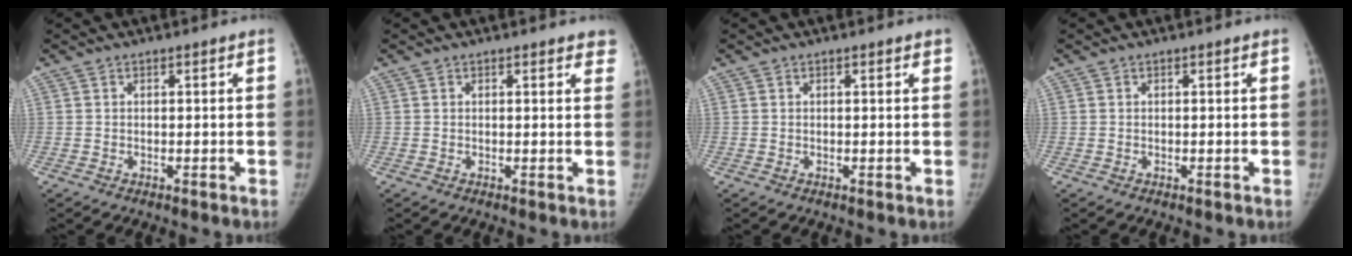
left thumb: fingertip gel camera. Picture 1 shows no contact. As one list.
[{"total": 3.1, "force": [2.5, 1.1, 1.4], "torque": [0.007, -0.004, 0.018]}, {"total": 0.9, "force": [0.7, 0.3, 0.6], "torque": [-0.007, 0.000, 0.007]}, {"total": 0.0}]